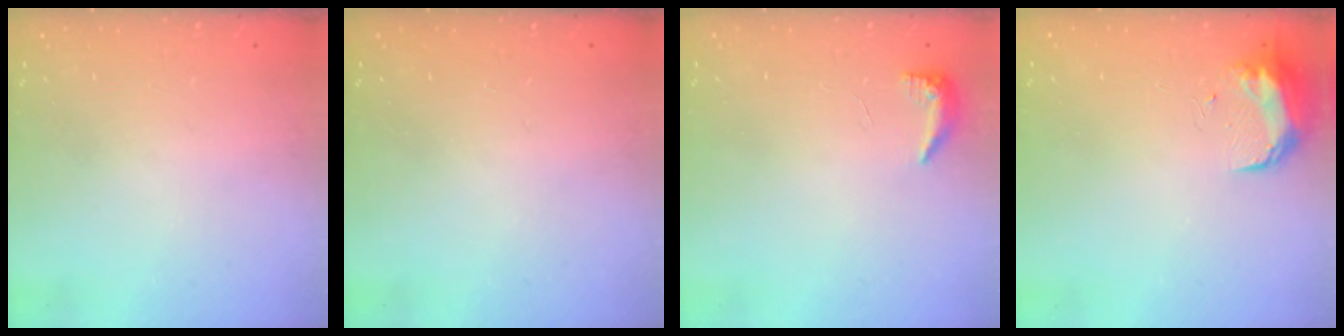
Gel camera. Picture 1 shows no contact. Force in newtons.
{"total": 0.0}
{"total": 8.5, "press": 5.7, "slide": 6.3}
{"total": 9.1, "press": 9.0, "slide": 0.5}